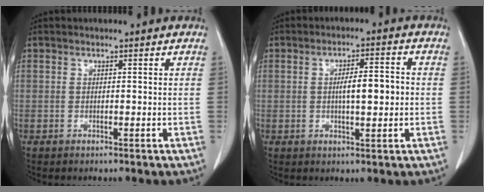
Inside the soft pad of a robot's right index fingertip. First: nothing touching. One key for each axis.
{"total": 5.6, "fx": -0.1, "fy": 1.2, "fz": 5.5, "tx": -0.093, "ty": 0.006, "tz": -0.001}